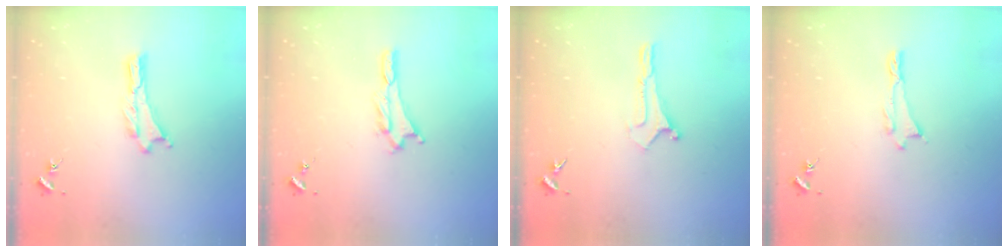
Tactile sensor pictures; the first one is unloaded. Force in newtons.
{"total": 0.7, "press": 0.7, "slide": 0.2}
{"total": 0.0}
{"total": 0.0}